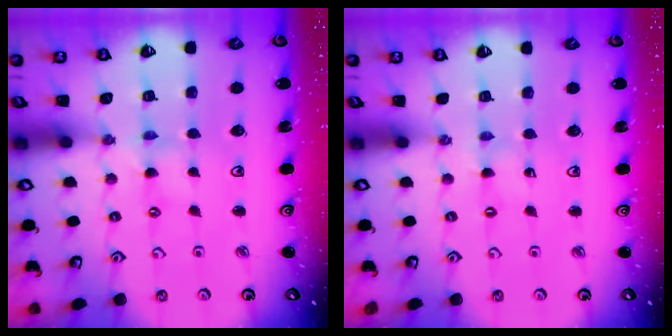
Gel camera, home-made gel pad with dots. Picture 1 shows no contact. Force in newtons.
{"total": 0.0}